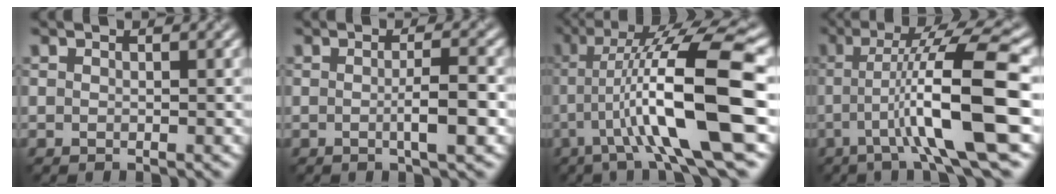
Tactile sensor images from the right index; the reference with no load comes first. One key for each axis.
{"total": 3.1, "fx": -0.8, "fy": 0.5, "fz": 2.9, "tx": -0.040, "ty": 0.007, "tz": -0.007}
{"total": 11.9, "fx": -2.4, "fy": 1.8, "fz": 11.5, "tx": -0.182, "ty": 0.026, "tz": -0.032}
{"total": 10.1, "fx": -2.1, "fy": 1.5, "fz": 9.8, "tx": -0.143, "ty": 0.014, "tz": -0.031}